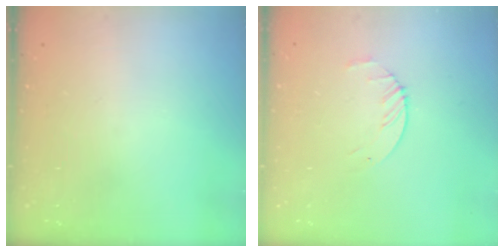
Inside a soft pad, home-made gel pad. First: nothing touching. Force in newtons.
{"total": 3.1, "press": 3.1, "slide": 0.4}